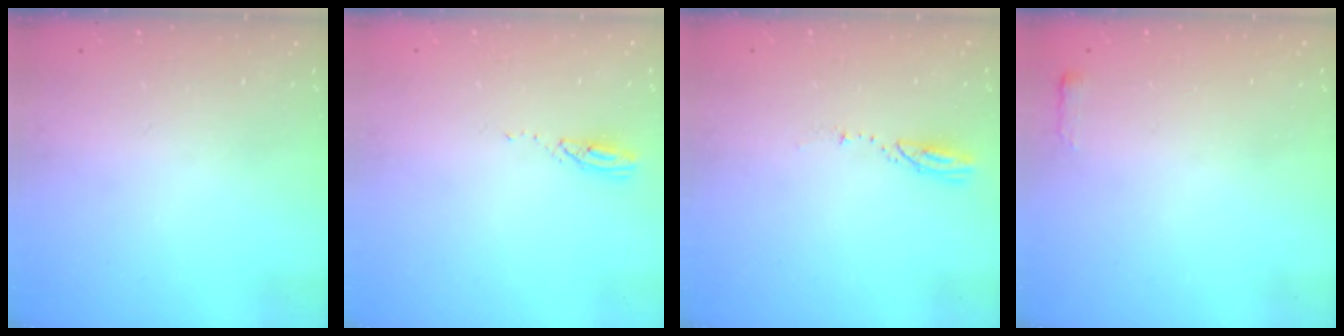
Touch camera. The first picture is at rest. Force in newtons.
{"total": 3.1, "press": 3.1, "slide": 0.1}
{"total": 3.1, "press": 3.1, "slide": 0.3}
{"total": 2.4, "press": 2.4, "slide": 0.4}